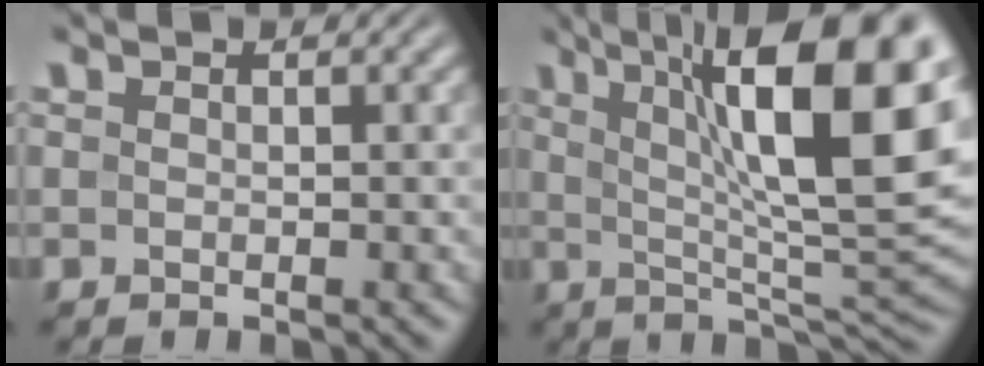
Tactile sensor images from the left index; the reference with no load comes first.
{"total": 16.0, "force": [4.7, 4.5, 14.6], "torque": [-0.207, 0.009, 0.078]}